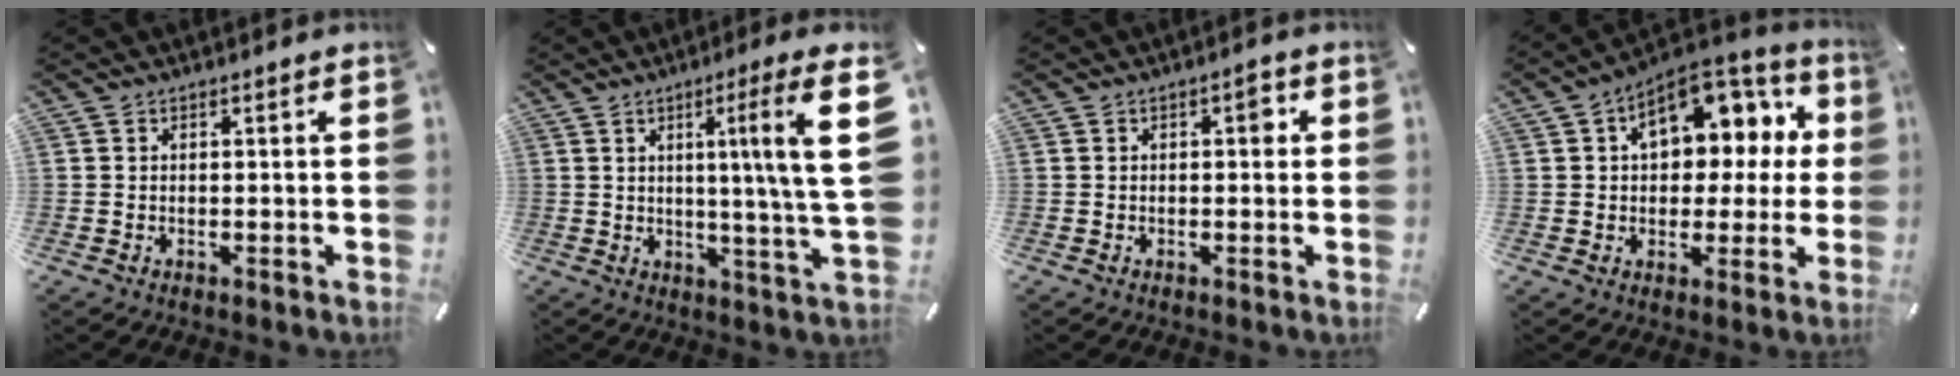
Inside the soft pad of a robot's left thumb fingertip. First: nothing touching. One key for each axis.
{"total": 16.3, "fx": 4.6, "fy": -0.5, "fz": 15.6, "tx": -0.233, "ty": -0.028, "tz": 0.046}
{"total": 2.8, "fx": 0.4, "fy": 1.4, "fz": 2.3, "tx": -0.025, "ty": 0.002, "tz": -0.003}
{"total": 13.6, "fx": 5.1, "fy": 8.9, "fz": 9.0, "tx": -0.127, "ty": -0.028, "tz": 0.089}